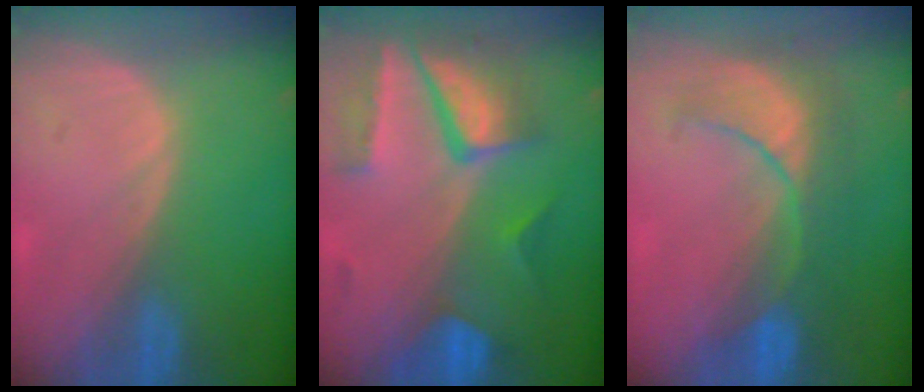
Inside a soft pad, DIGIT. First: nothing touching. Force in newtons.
{"total": 10.2, "press": 8.6, "slide": 5.4}
{"total": 8.3, "press": 8.2, "slide": 1.1}